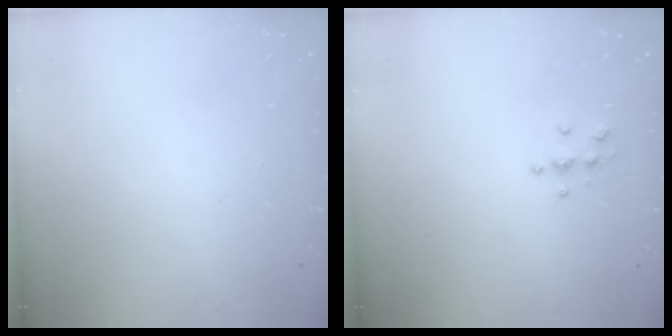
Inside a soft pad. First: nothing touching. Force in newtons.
{"total": 3.8, "press": 3.8, "slide": 0.4}